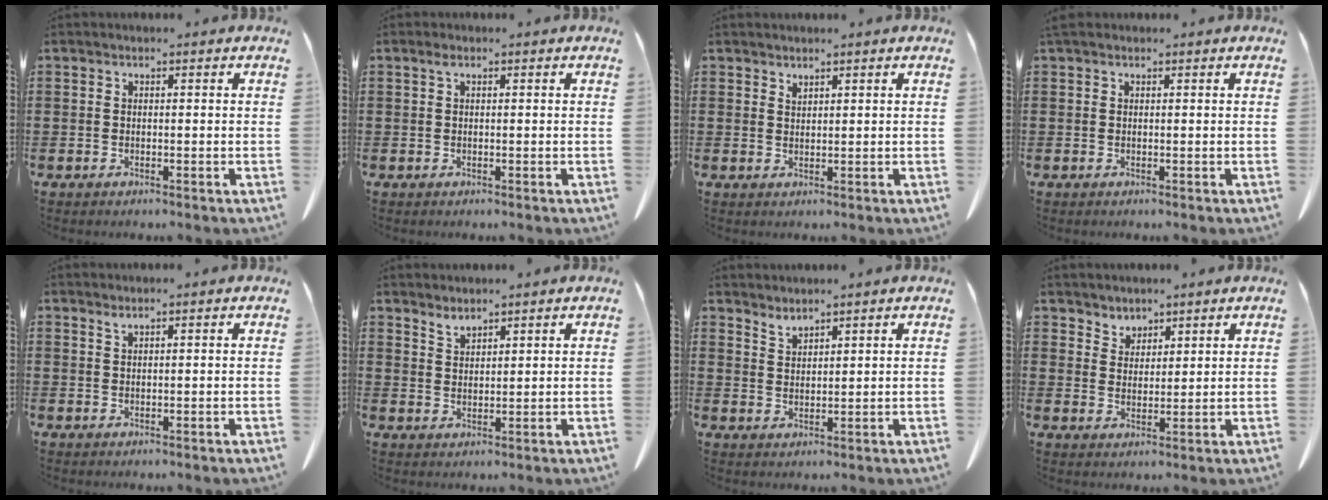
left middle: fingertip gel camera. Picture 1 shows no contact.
{"total": 0.8, "force": [0.4, 0.3, 0.7], "torque": [-0.016, 0.002, 0.007]}
{"total": 1.4, "force": [1.4, 0.2, 0.1], "torque": [-0.005, -0.003, 0.027]}
{"total": 0.6, "force": [0.4, 0.4, 0.3], "torque": [-0.009, 0.003, 0.007]}
{"total": 1.1, "force": [0.9, 0.0, 0.6], "torque": [-0.014, -0.004, 0.018]}
{"total": 2.1, "force": [2.1, 0.2, 0.2], "torque": [-0.008, -0.006, 0.041]}
{"total": 2.3, "force": [2.2, -0.1, 0.0], "torque": [-0.006, -0.008, 0.044]}
{"total": 3.2, "force": [2.9, 1.3, -0.3], "torque": [-0.006, -0.004, 0.056]}